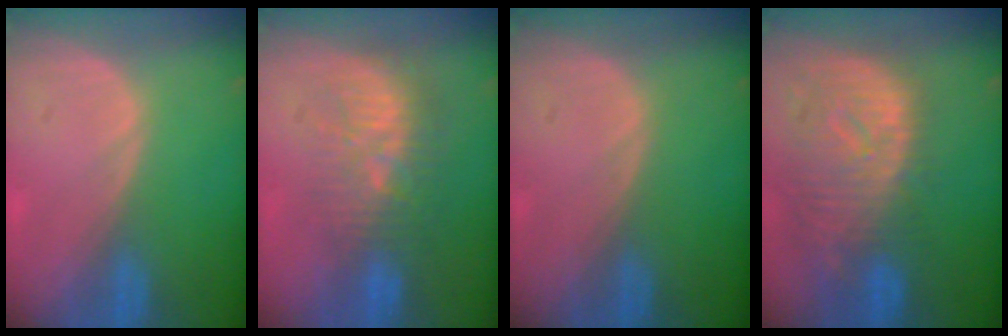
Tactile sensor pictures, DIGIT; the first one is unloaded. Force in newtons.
{"total": 9.1, "press": 8.7, "slide": 2.7}
{"total": 0.0}
{"total": 12.0, "press": 10.4, "slide": 6.0}